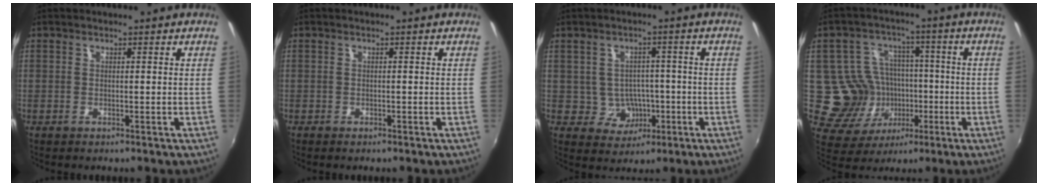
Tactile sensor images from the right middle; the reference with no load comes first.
{"total": 0.6, "force": [-0.3, -0.5, 0.0], "torque": [0.000, -0.006, -0.007]}
{"total": 4.7, "force": [-0.8, 4.5, 1.0], "torque": [-0.027, 0.013, 0.005]}
{"total": 11.3, "force": [-2.0, 10.5, 3.5], "torque": [-0.077, 0.007, -0.013]}